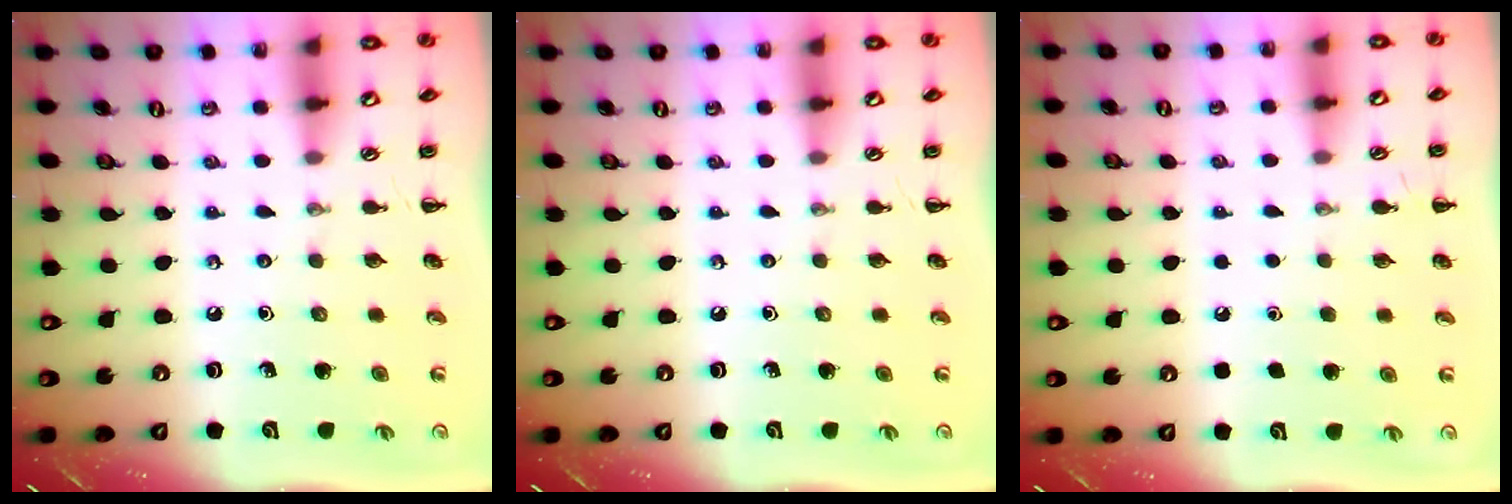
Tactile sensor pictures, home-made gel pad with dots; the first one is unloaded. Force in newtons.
{"total": 0.0}
{"total": 1.8, "press": 1.8, "slide": 0.1}